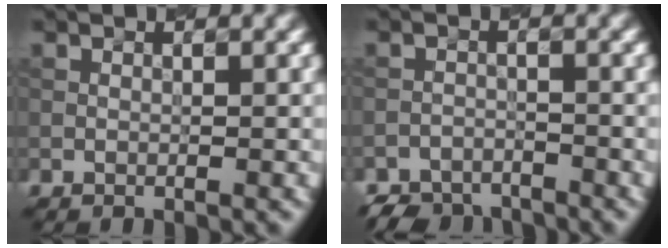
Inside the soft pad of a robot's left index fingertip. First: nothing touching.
{"total": 3.4, "force": [-3.2, 1.1, 0.3], "torque": [0.004, -0.001, -0.061]}